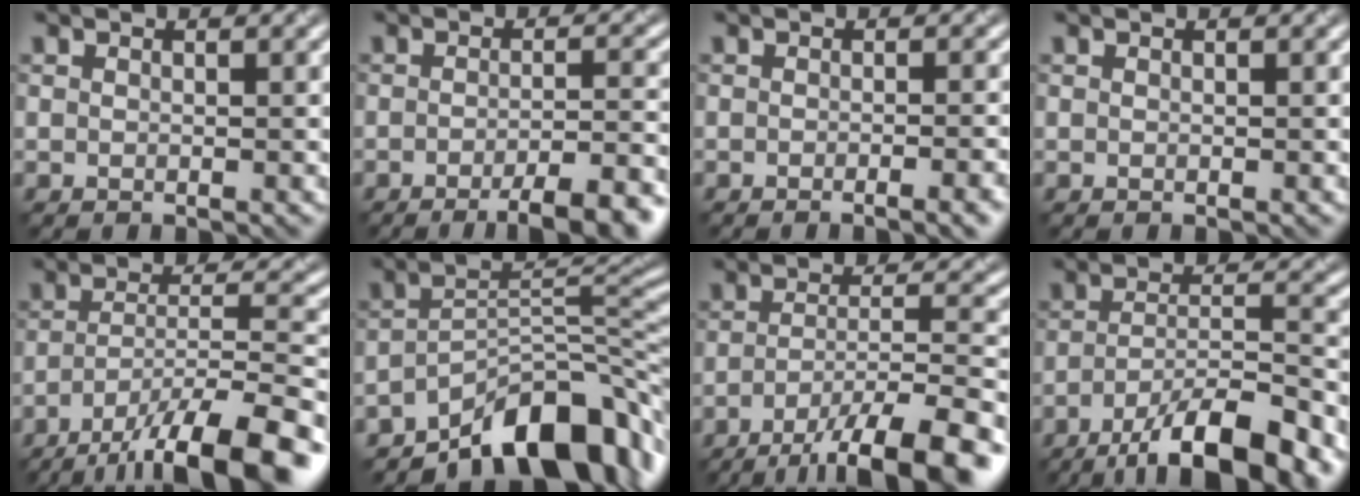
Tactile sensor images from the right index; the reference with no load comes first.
{"total": 7.0, "force": [-4.1, 1.7, 5.4], "torque": [-0.065, 0.001, -0.055]}
{"total": 3.5, "force": [-1.8, 1.0, 2.8], "torque": [-0.021, 0.010, -0.024]}
{"total": 0.0}
{"total": 13.0, "force": [-8.9, 3.2, 8.9], "torque": [-0.145, 0.001, -0.142]}
{"total": 10.9, "force": [-7.8, 4.1, 6.5], "torque": [-0.071, 0.007, -0.141]}
{"total": 11.6, "force": [-7.5, 2.8, 8.4], "torque": [-0.126, -0.001, -0.112]}
{"total": 10.6, "force": [-6.9, 2.7, 7.6], "torque": [-0.116, 0.007, -0.118]}